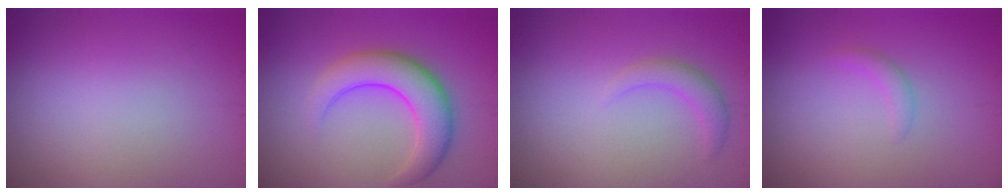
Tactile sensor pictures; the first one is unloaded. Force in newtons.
{"total": 5.7, "press": 5.7, "slide": 0.1}
{"total": 1.9, "press": 1.9, "slide": 0.1}
{"total": 1.0, "press": 1.0, "slide": 0.1}